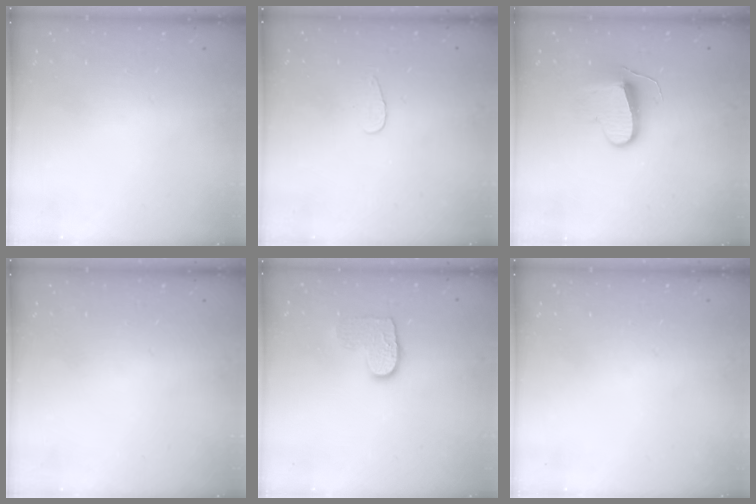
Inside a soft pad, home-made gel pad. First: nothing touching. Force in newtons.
{"total": 3.1, "press": 3.1, "slide": 0.4}
{"total": 9.3, "press": 9.3, "slide": 0.1}
{"total": 0.0}
{"total": 8.9, "press": 8.9, "slide": 0.4}
{"total": 0.0}